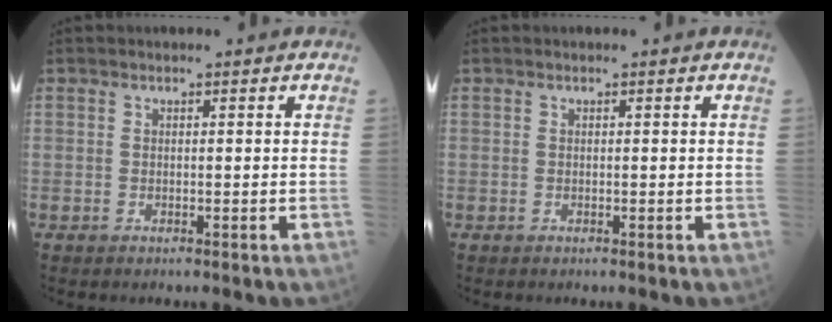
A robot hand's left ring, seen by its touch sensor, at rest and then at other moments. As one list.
[{"total": 0.0}]